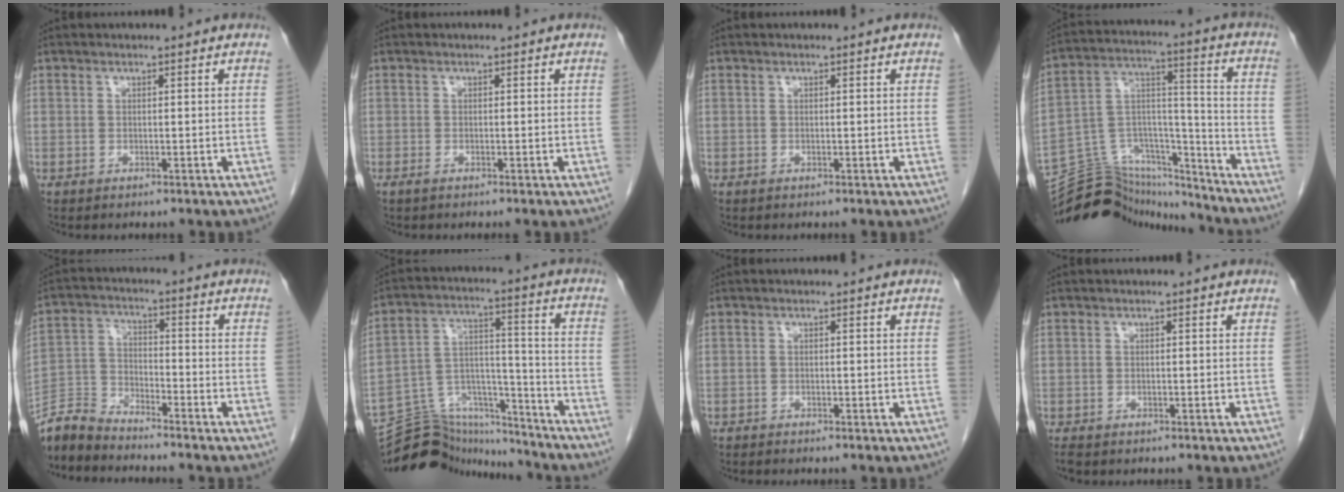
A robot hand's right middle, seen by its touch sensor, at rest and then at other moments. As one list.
[{"total": 0.6, "force": [-0.4, 0.0, 0.4], "torque": [-0.009, -0.001, -0.008]}, {"total": 0.0}, {"total": 19.7, "force": [-18.6, 5.4, 3.8], "torque": [-0.076, 0.059, -0.295]}, {"total": 7.0, "force": [-6.9, 0.6, 0.7], "torque": [-0.018, -0.002, -0.138]}, {"total": 14.9, "force": [-14.4, 3.5, 1.3], "torque": [-0.021, 0.053, -0.239]}, {"total": 0.7, "force": [-0.7, 0.1, 0.1], "torque": [-0.007, -0.001, -0.017]}, {"total": 1.4, "force": [-1.2, 0.6, 0.5], "torque": [-0.015, -0.004, -0.019]}]